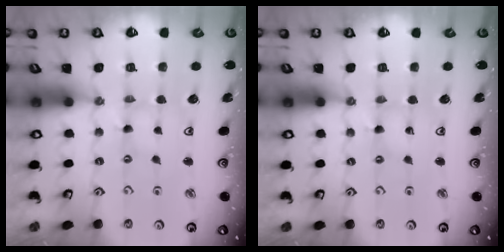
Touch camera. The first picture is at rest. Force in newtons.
{"total": 0.9, "press": 0.9, "slide": 0.2}